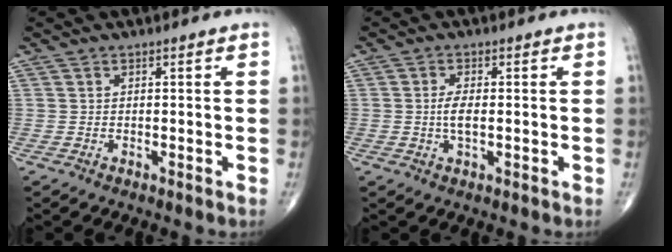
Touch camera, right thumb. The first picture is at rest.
{"total": 3.2, "force": [-0.2, 1.1, 3.0], "torque": [-0.061, -0.002, -0.007]}